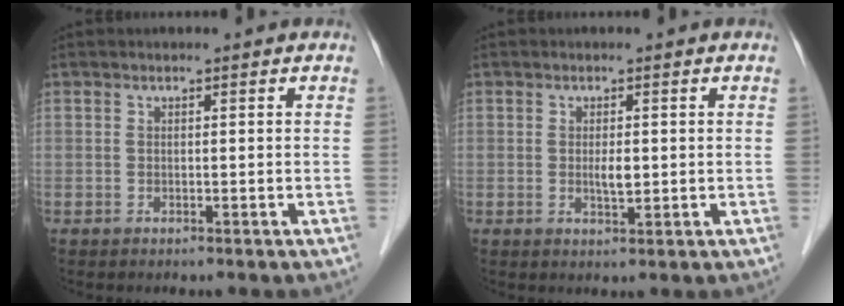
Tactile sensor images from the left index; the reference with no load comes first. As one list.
[{"total": 1.8, "force": [-0.1, 0.6, 1.7], "torque": [-0.032, -0.006, 0.000]}]